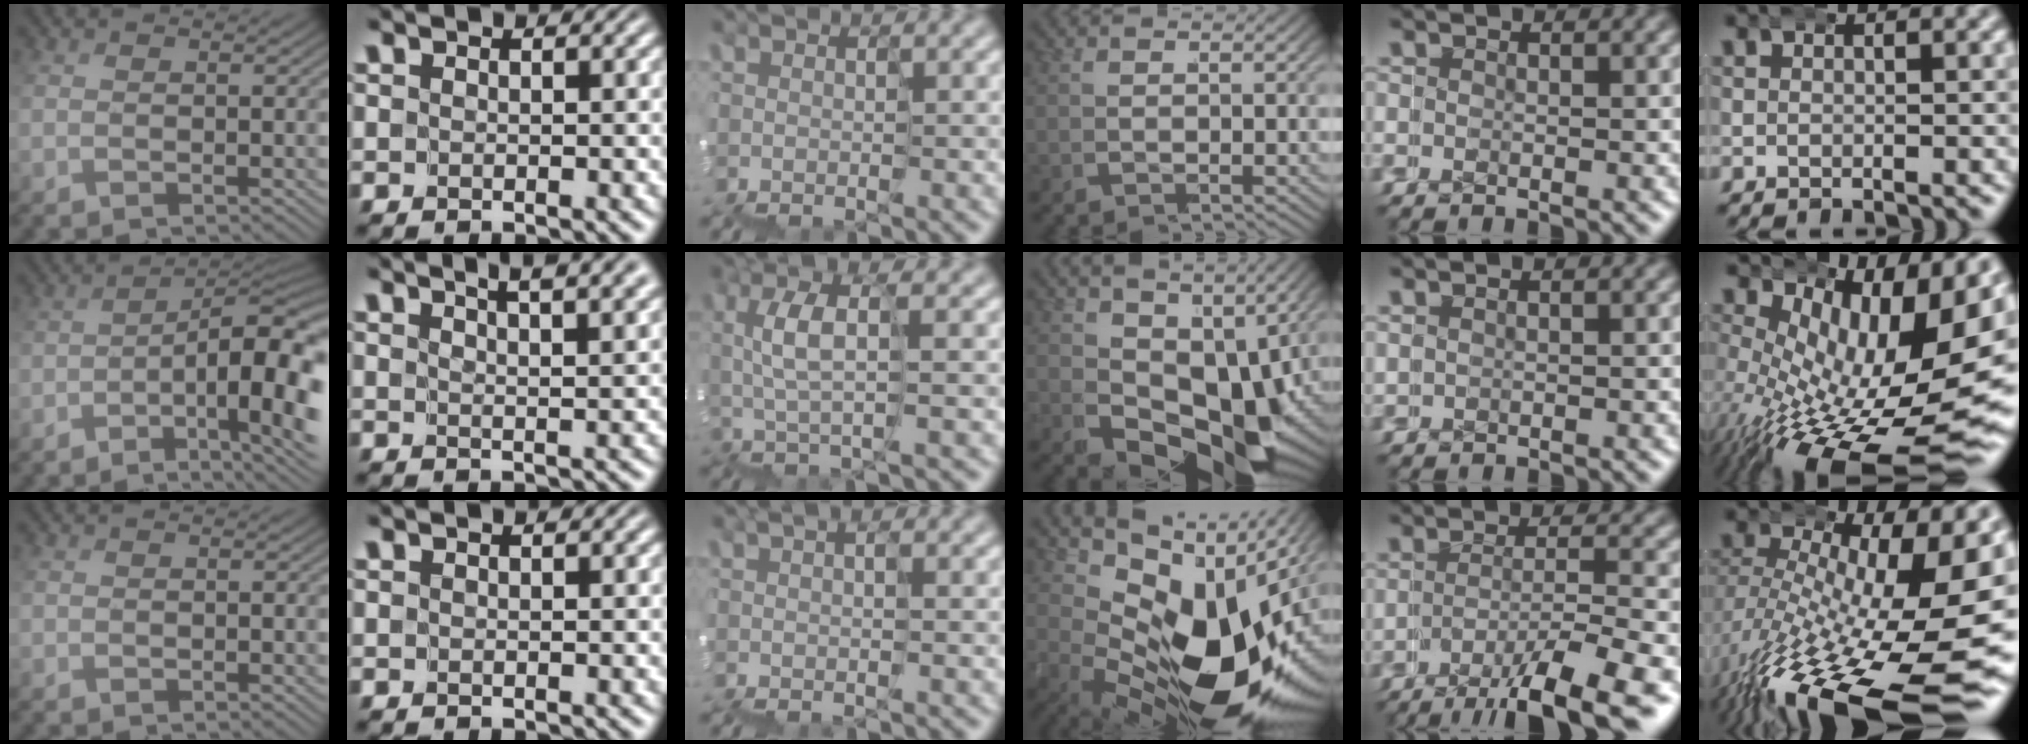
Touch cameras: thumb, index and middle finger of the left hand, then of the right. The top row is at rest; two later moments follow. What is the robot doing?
{"motion": "wrap", "object": "duck tape"}